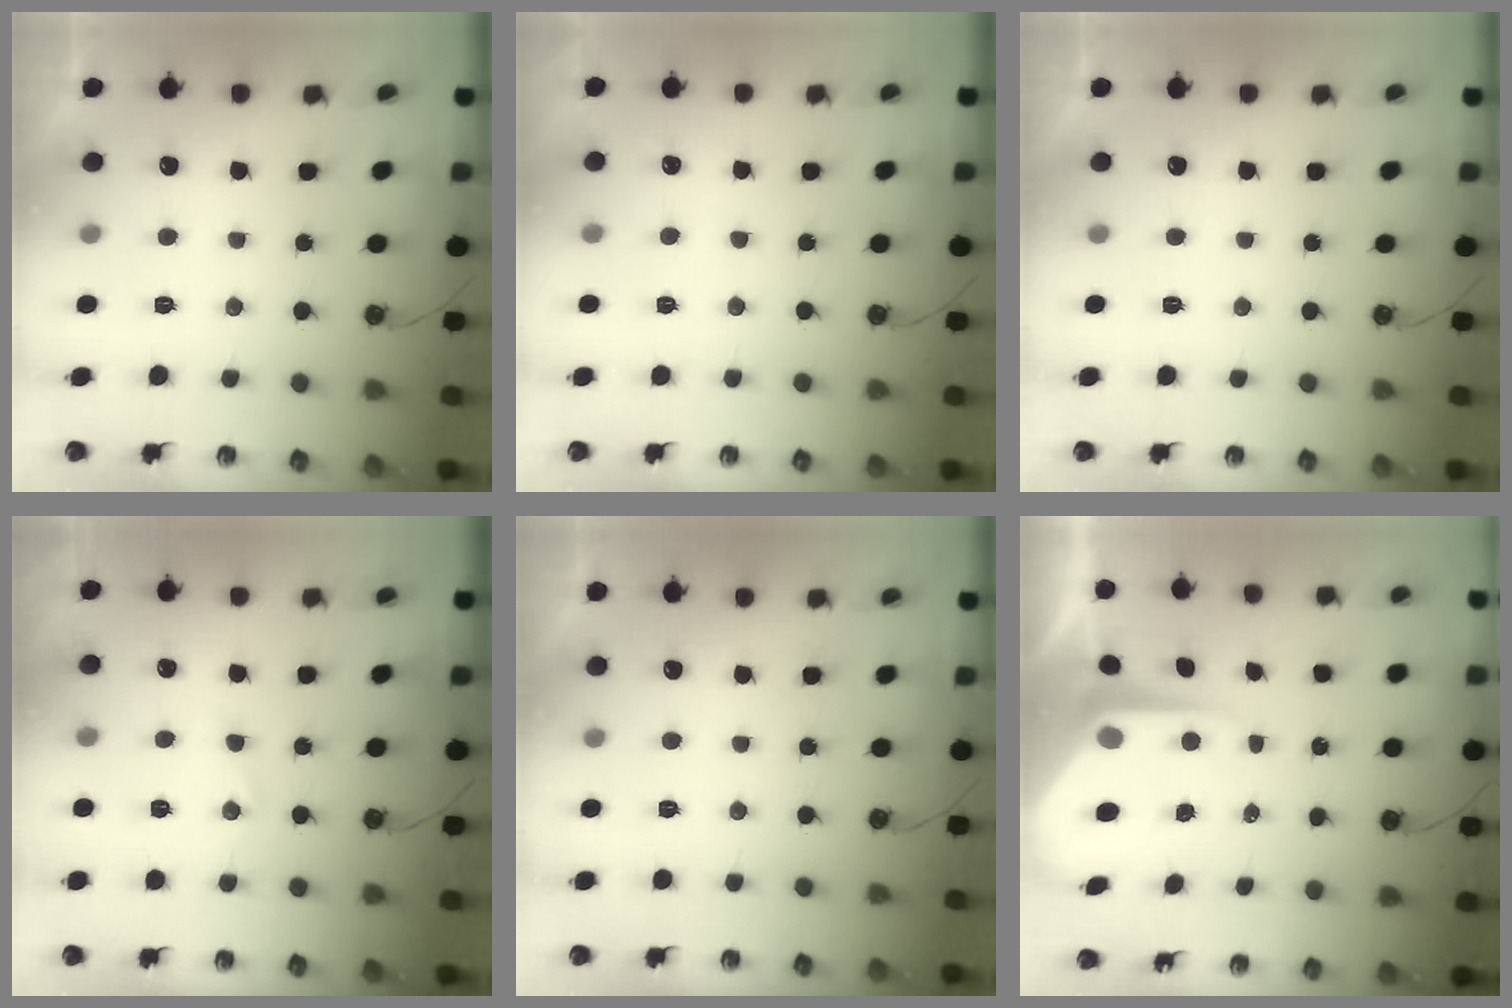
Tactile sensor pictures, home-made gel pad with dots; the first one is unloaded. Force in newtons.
{"total": 2.3, "press": 2.2, "slide": 0.4}
{"total": 0.0}
{"total": 7.3, "press": 7.3, "slide": 0.6}
{"total": 0.0}
{"total": 8.3, "press": 8.3, "slide": 0.8}